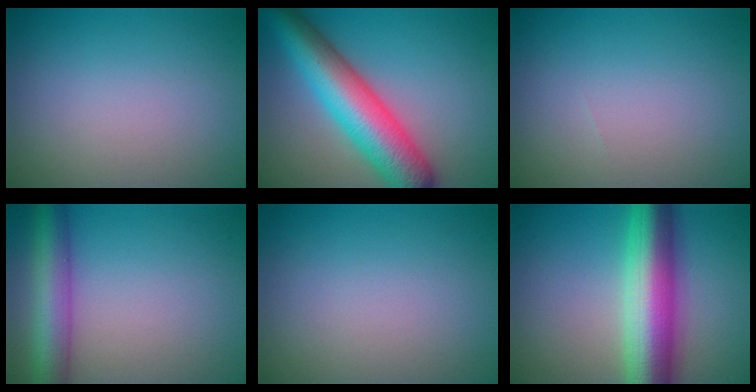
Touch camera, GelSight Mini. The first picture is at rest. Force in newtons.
{"total": 9.0, "press": 9.0, "slide": 0.1}
{"total": 0.0}
{"total": 5.5, "press": 5.5, "slide": 0.1}
{"total": 0.0}
{"total": 9.9, "press": 9.9, "slide": 0.1}